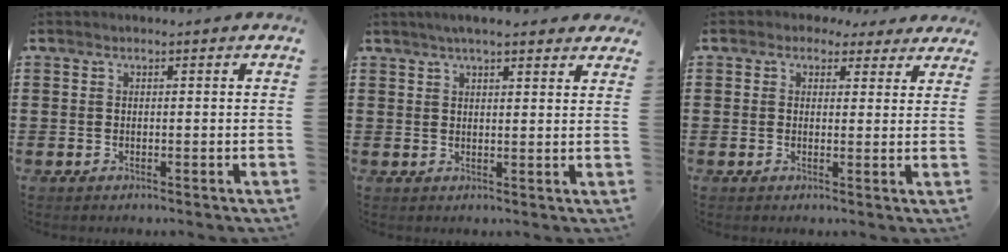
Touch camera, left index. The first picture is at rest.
{"total": 4.0, "force": [3.3, 0.8, 2.1], "torque": [-0.048, 0.003, 0.059]}
{"total": 2.4, "force": [1.7, 1.6, 0.6], "torque": [-0.013, 0.005, 0.030]}